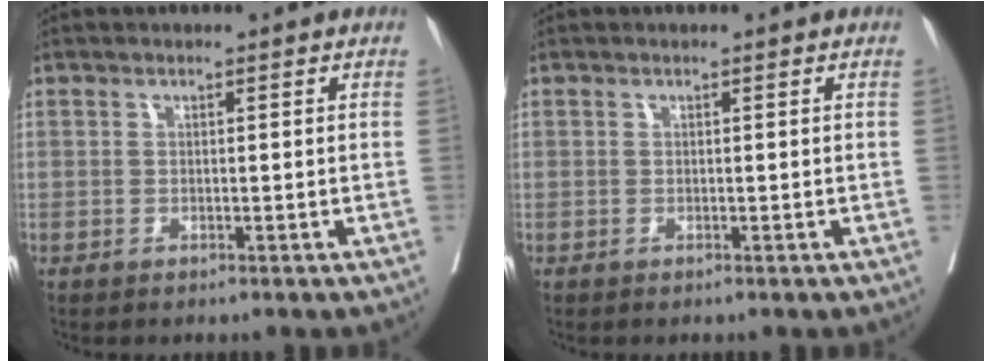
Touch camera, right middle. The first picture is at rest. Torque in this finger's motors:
{"motor_torque": [-0.01, 0.01, 0.00, 0.00]}